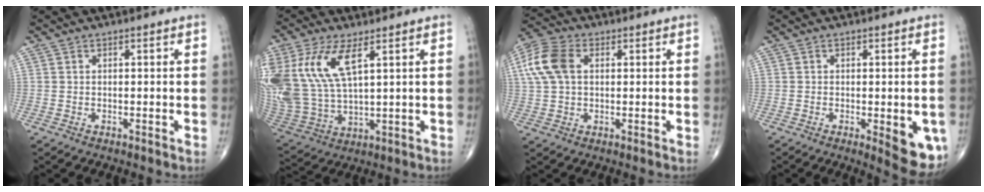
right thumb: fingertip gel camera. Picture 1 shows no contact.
{"total": 18.4, "force": [6.7, 8.5, 14.9], "torque": [-0.353, -0.017, 0.138]}
{"total": 9.9, "force": [2.2, 6.4, 7.2], "torque": [-0.164, 0.020, 0.039]}
{"total": 7.3, "force": [-2.0, 2.6, 6.5], "torque": [-0.059, -0.013, -0.022]}